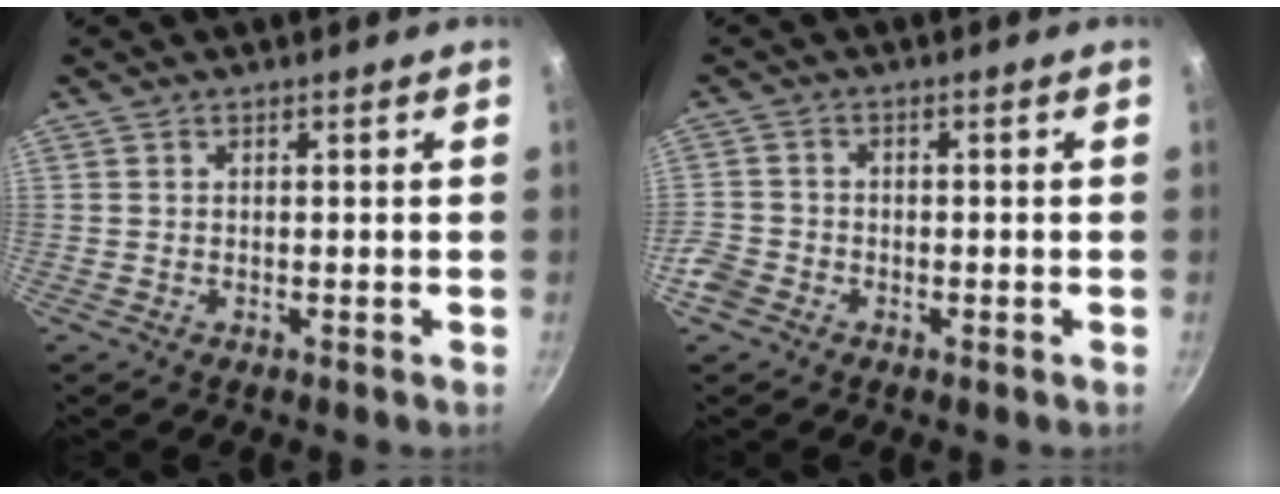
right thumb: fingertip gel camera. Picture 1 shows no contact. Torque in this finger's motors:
{"motor_torque": [1.30, 1.00, 0.41, 0.01, 0.08]}